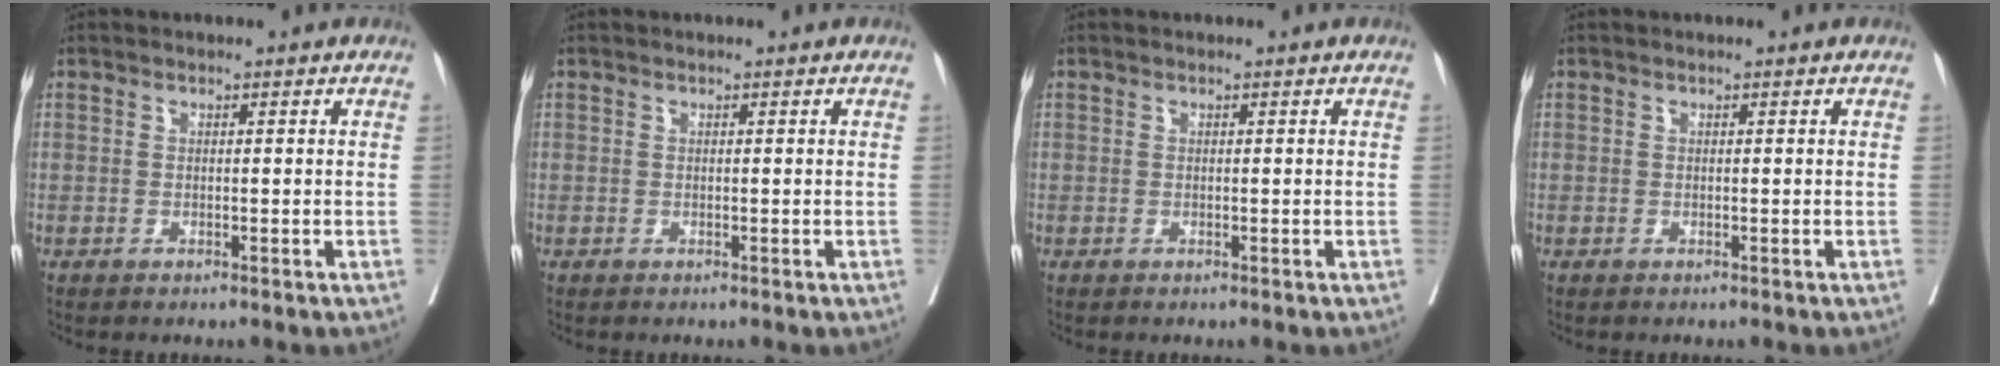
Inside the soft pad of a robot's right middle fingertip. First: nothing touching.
{"total": 0.0}
{"total": 0.0}
{"total": 0.0}